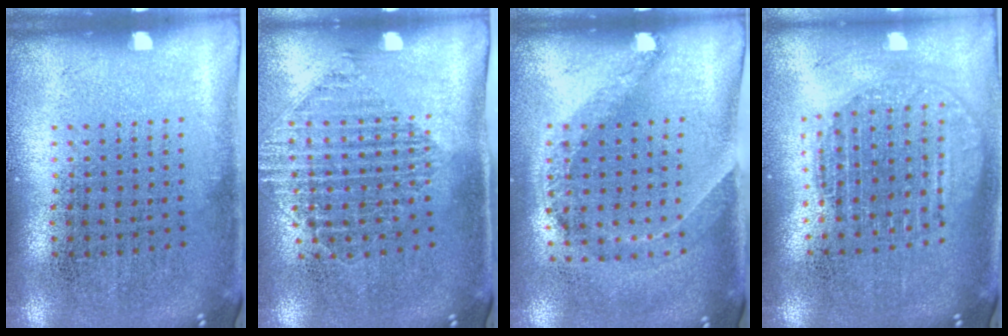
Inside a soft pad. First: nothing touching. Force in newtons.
{"total": 1.4, "press": 1.2, "slide": 0.9}
{"total": 1.4, "press": 1.1, "slide": 0.9}
{"total": 1.8, "press": 1.5, "slide": 0.9}